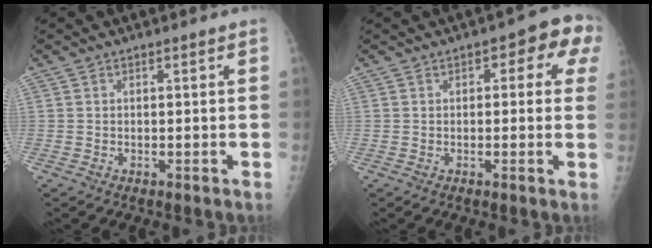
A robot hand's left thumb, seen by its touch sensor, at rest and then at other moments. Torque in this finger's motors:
{"motor_torque": [-0.10, 0.16, 0.01, 0.13, 0.07]}